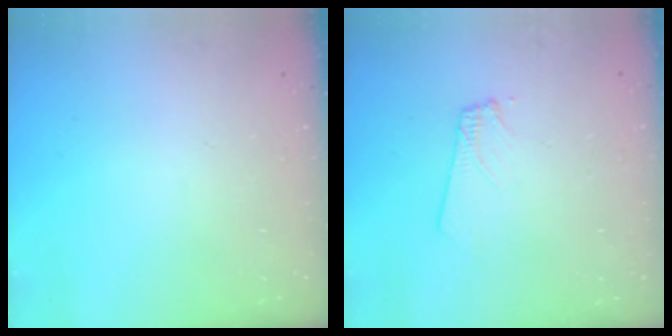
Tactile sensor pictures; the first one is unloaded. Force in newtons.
{"total": 2.3, "press": 2.3, "slide": 0.3}